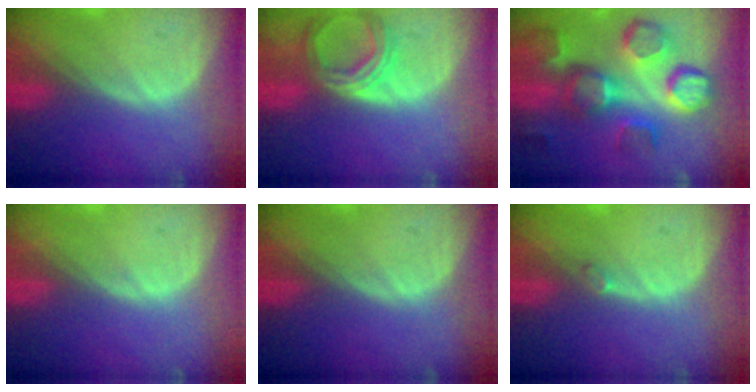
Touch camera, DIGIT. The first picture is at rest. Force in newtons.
{"total": 6.9, "press": 6.3, "slide": 2.8}
{"total": 12.5, "press": 11.1, "slide": 5.7}
{"total": 0.5, "press": 0.1, "slide": 0.5}
{"total": 0.0}
{"total": 0.6, "press": 0.6, "slide": 0.1}